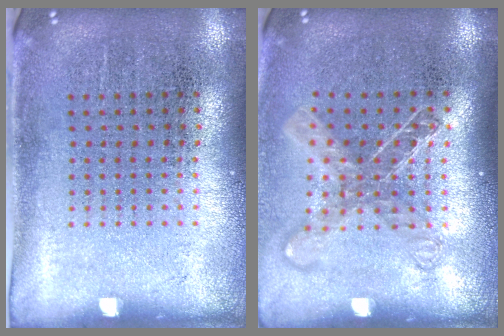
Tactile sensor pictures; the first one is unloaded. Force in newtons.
{"total": 1.5, "press": 1.2, "slide": 0.9}